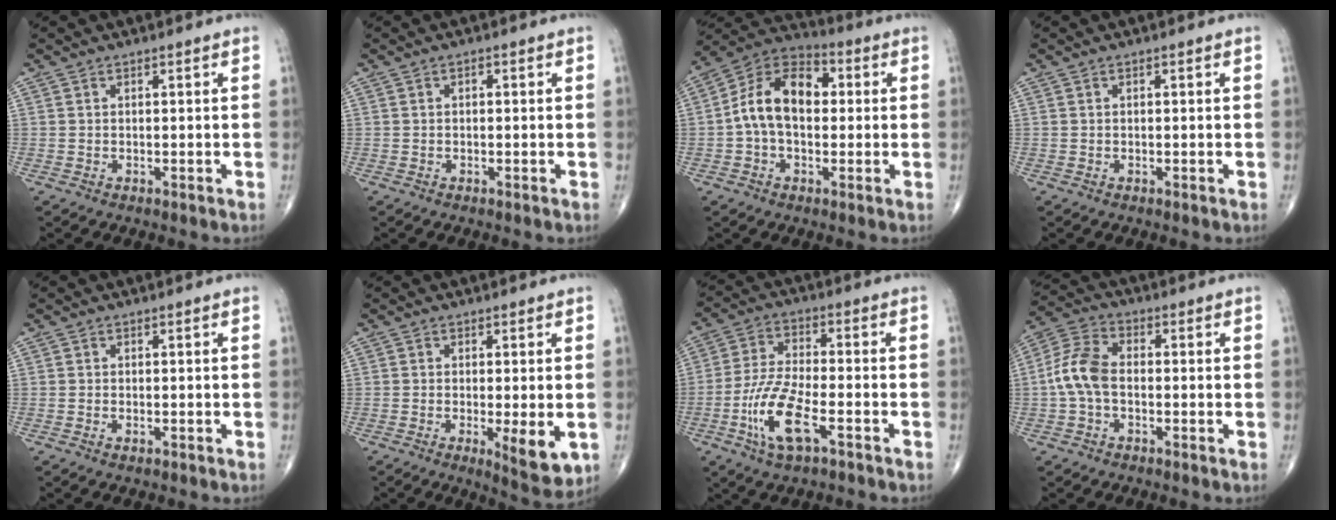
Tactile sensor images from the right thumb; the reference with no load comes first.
{"total": 0.7, "force": [0.1, 0.5, 0.6], "torque": [-0.003, 0.003, -0.001]}
{"total": 13.3, "force": [0.6, 8.6, 10.2], "torque": [-0.167, 0.036, -0.003]}
{"total": 0.0}
{"total": 0.7, "force": [-0.3, 0.4, 0.5], "torque": [-0.013, 0.002, -0.005]}
{"total": 7.0, "force": [-1.6, 2.0, 6.5], "torque": [-0.094, -0.020, -0.021]}
{"total": 11.5, "force": [-4.9, 3.9, 9.6], "torque": [-0.207, 0.019, -0.092]}
{"total": 8.2, "force": [-0.9, 5.0, 6.4], "torque": [-0.137, 0.025, -0.029]}